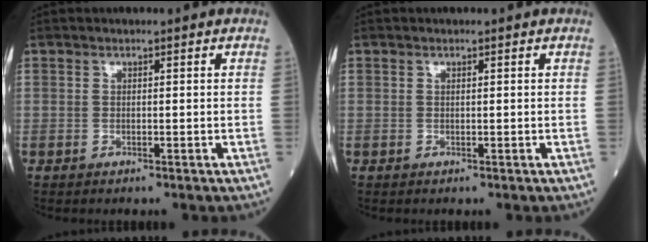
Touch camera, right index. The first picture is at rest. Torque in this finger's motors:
{"motor_torque": [0.08, 0.03, 0.04, 0.02]}